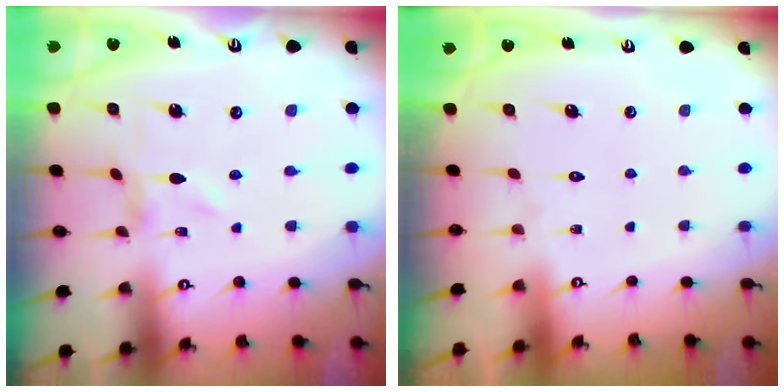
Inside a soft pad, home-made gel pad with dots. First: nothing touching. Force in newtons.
{"total": 1.5, "press": 1.5, "slide": 0.1}